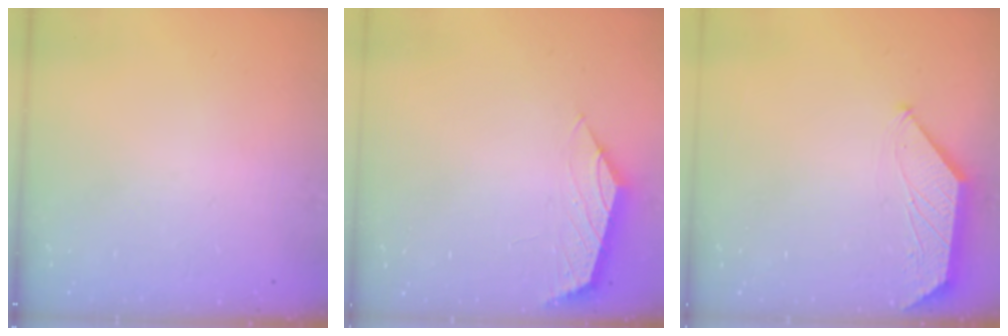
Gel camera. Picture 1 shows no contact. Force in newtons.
{"total": 0.9, "press": 0.9, "slide": 0.3}
{"total": 1.3, "press": 1.2, "slide": 0.3}